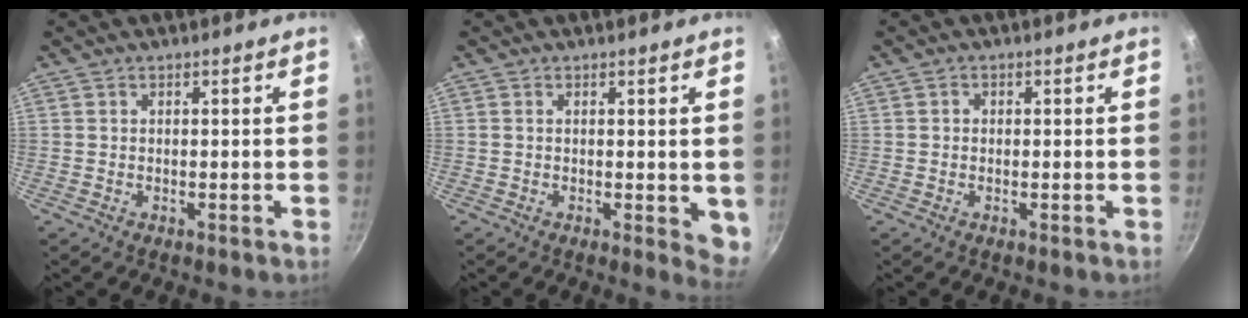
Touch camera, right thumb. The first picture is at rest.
{"total": 4.2, "force": [0.3, 1.7, 3.9], "torque": [-0.038, -0.010, 0.003]}
{"total": 0.9, "force": [-0.1, 0.8, 0.3], "torque": [-0.004, 0.004, -0.002]}